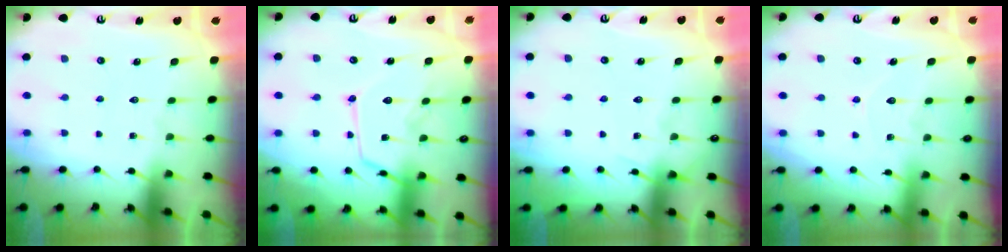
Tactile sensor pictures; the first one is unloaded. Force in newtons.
{"total": 13.6, "press": 13.6, "slide": 1.3}
{"total": 4.5, "press": 4.5, "slide": 0.6}
{"total": 5.8, "press": 5.7, "slide": 0.6}